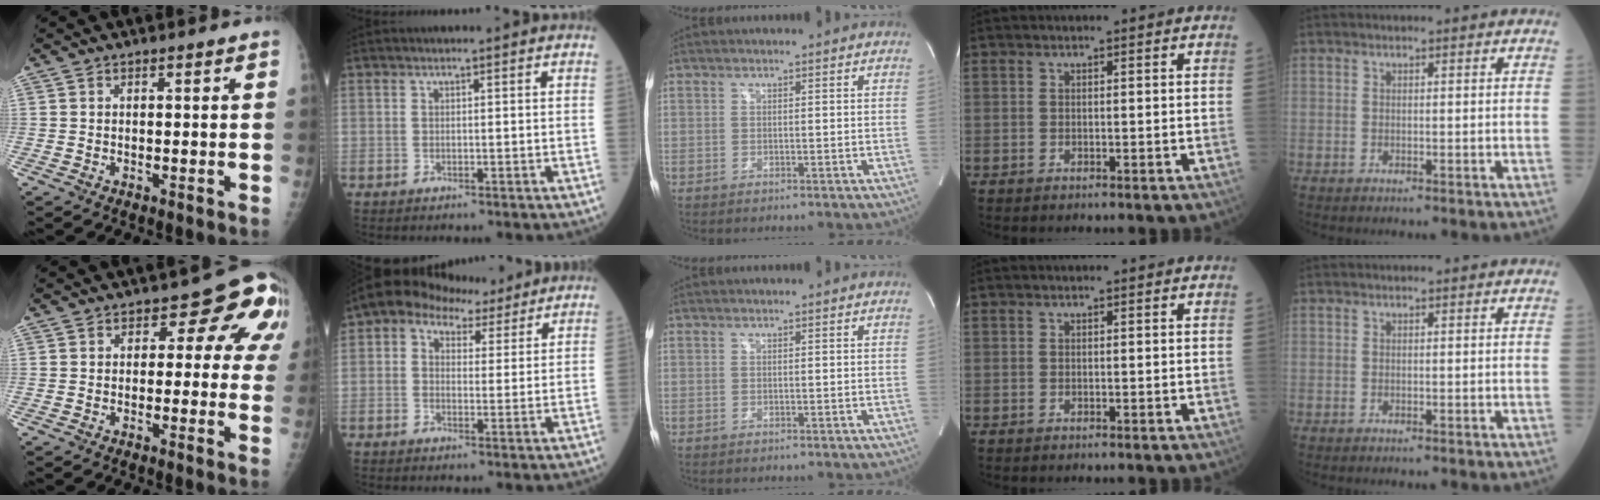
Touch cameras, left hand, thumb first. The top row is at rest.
{"thumb": {"total": 10.1, "force": [2.6, 6.3, 7.5], "torque": [-0.025, 0.007, 0.015]}, "index": {"total": 6.8, "force": [4.5, 4.4, 2.7], "torque": [-0.044, 0.040, 0.072]}}